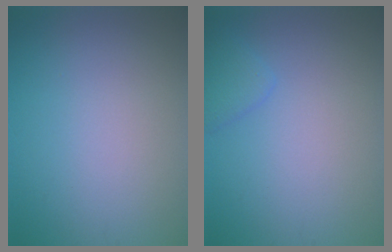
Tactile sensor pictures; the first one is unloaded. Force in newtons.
{"total": 1.5, "press": 1.5, "slide": 0.1}